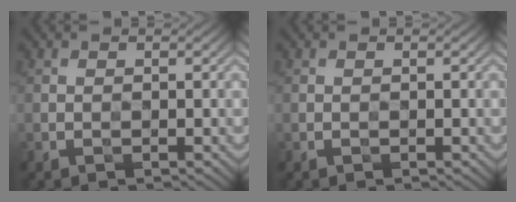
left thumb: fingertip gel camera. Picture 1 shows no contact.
{"total": 0.0}